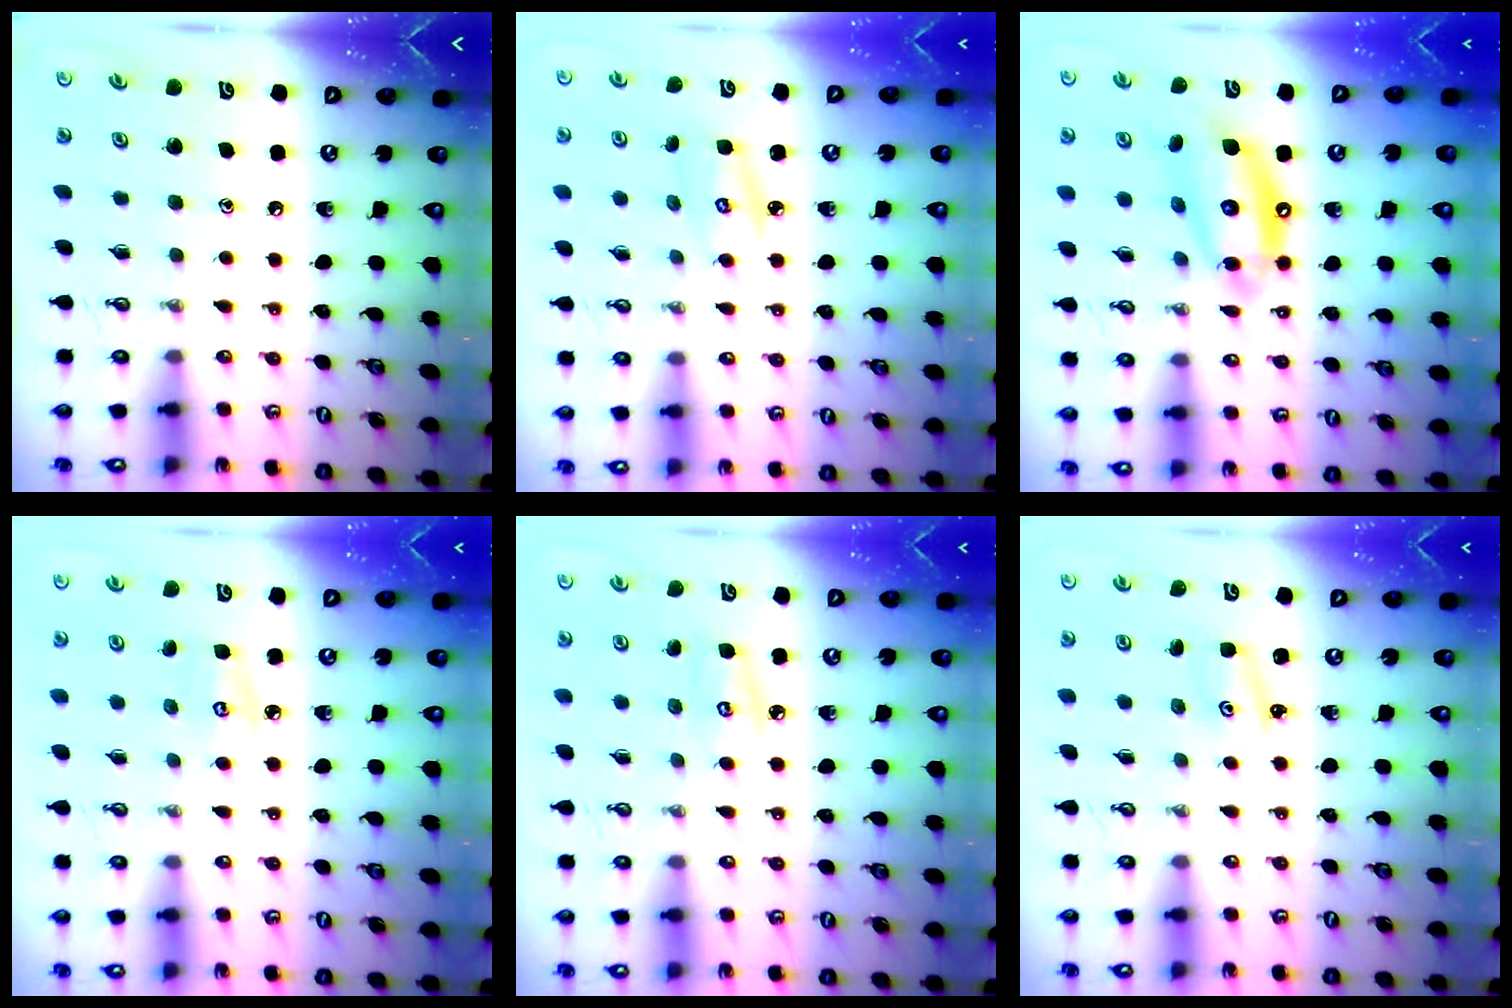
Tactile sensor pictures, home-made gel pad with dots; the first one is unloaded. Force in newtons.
{"total": 4.2, "press": 4.2, "slide": 0.2}
{"total": 12.2, "press": 12.1, "slide": 1.1}
{"total": 4.6, "press": 4.6, "slide": 0.5}
{"total": 5.6, "press": 5.6, "slide": 0.4}
{"total": 2.2, "press": 2.2, "slide": 0.3}